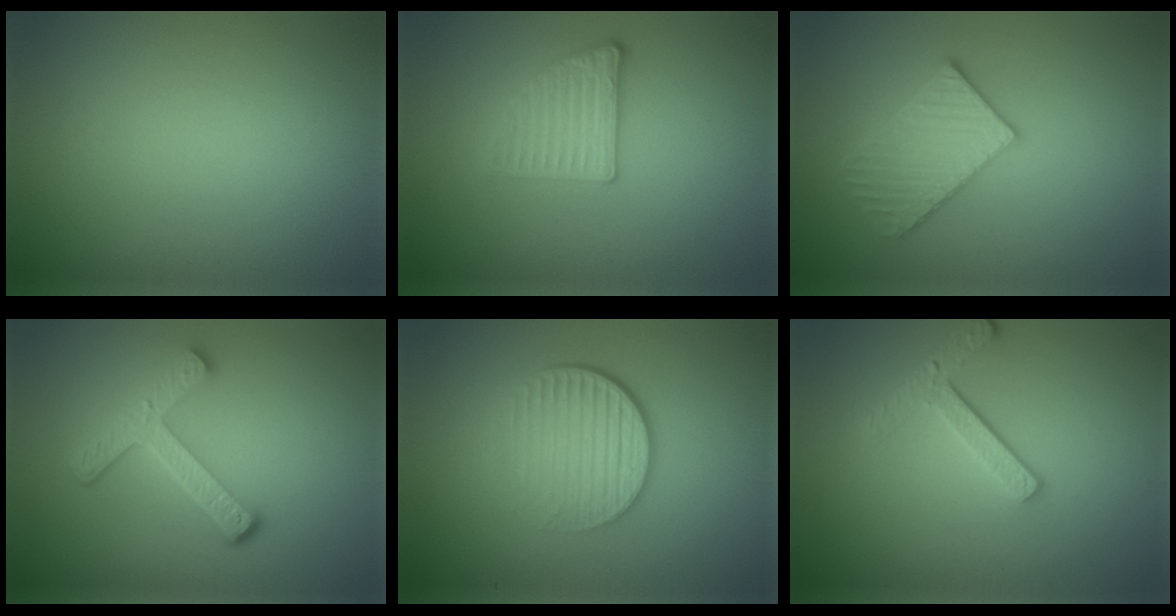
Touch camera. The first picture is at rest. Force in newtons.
{"total": 2.7, "press": 2.6, "slide": 0.8}
{"total": 3.4, "press": 3.3, "slide": 0.8}
{"total": 4.7, "press": 3.6, "slide": 3.1}
{"total": 4.6, "press": 2.8, "slide": 3.6}
{"total": 3.3, "press": 2.5, "slide": 2.2}